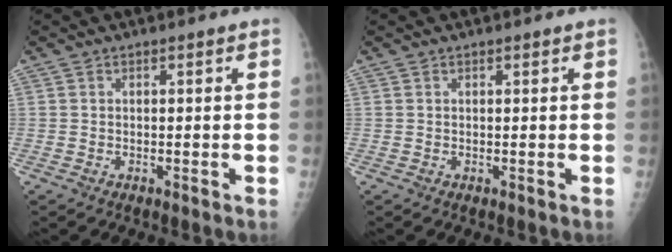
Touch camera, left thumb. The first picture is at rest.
{"total": 0.0}